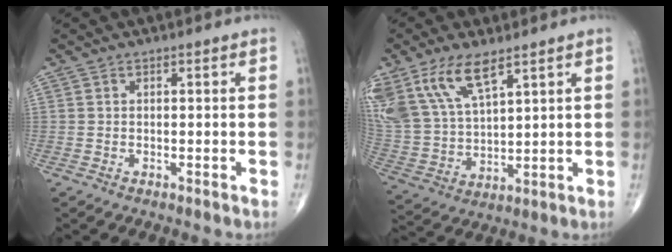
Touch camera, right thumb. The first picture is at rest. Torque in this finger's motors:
{"motor_torque": [-0.04, 0.68, 1.33, 1.01, 0.44]}